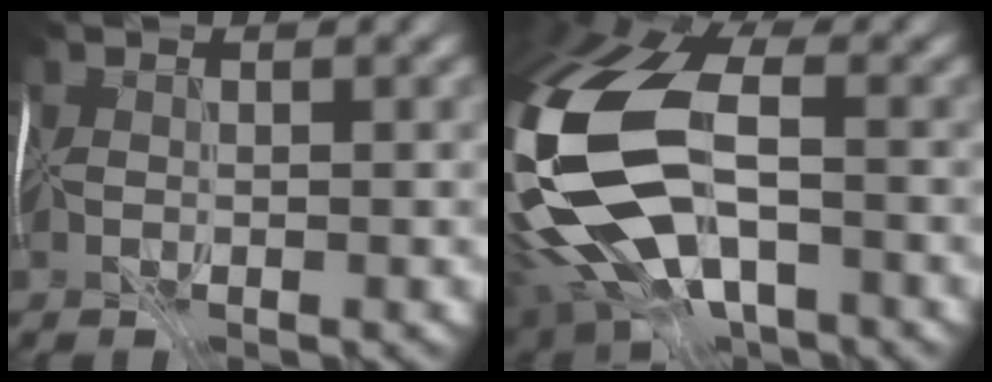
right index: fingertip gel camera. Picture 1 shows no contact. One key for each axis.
{"total": 14.4, "fx": -2.0, "fy": 8.2, "fz": 11.7, "tx": -0.267, "ty": -0.006, "tz": -0.040}